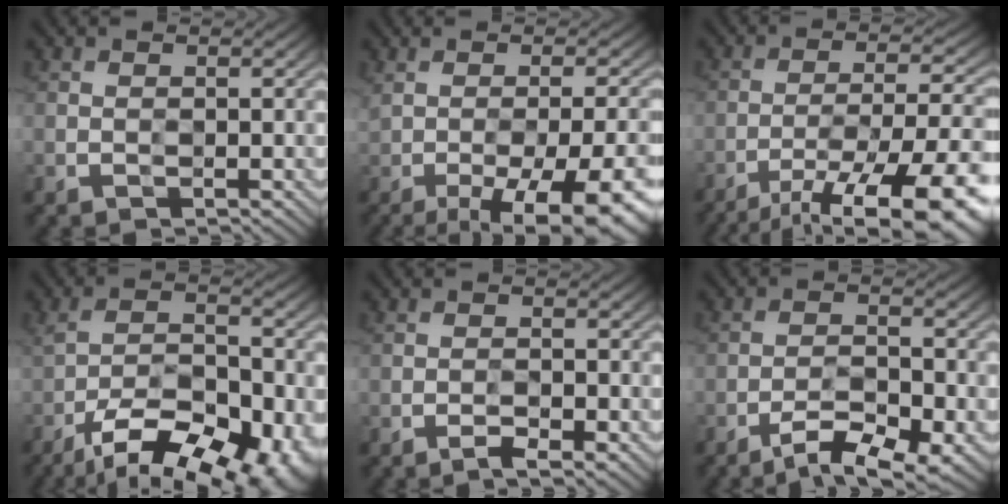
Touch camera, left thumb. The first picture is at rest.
{"total": 14.4, "force": [-7.0, 4.2, 11.9], "torque": [-0.163, -0.010, -0.083]}
{"total": 15.6, "force": [-11.8, 3.5, 9.6], "torque": [-0.145, -0.013, -0.167]}
{"total": 14.1, "force": [-10.0, 5.0, 8.5], "torque": [-0.144, -0.019, -0.148]}
{"total": 2.6, "force": [-2.2, -0.1, 1.3], "torque": [-0.024, 0.001, -0.032]}
{"total": 7.1, "force": [-5.7, 1.4, 3.9], "torque": [-0.066, 0.000, -0.093]}